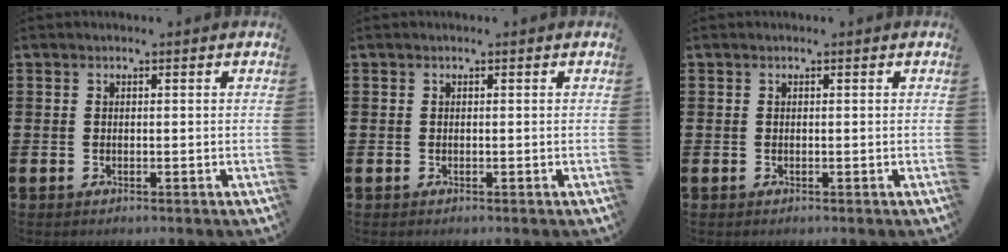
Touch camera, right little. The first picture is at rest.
{"total": 0.0}
{"total": 0.0}